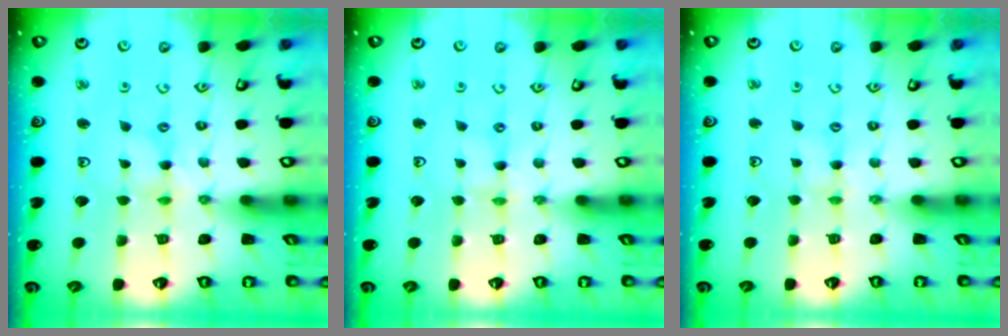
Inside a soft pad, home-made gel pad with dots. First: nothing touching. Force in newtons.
{"total": 1.2, "press": 1.2, "slide": 0.3}
{"total": 1.9, "press": 1.9, "slide": 0.4}